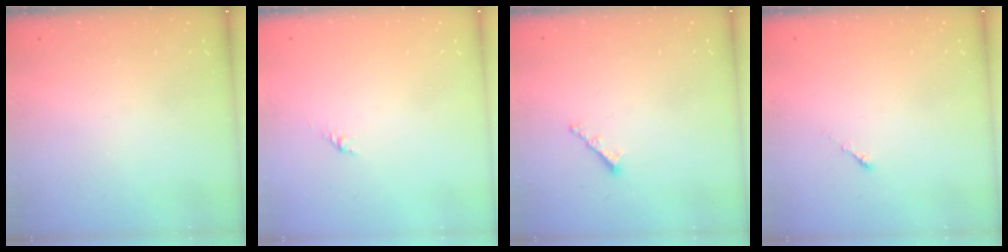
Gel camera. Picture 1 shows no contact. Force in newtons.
{"total": 1.7, "press": 1.6, "slide": 0.7}
{"total": 1.8, "press": 1.7, "slide": 0.5}
{"total": 0.0}